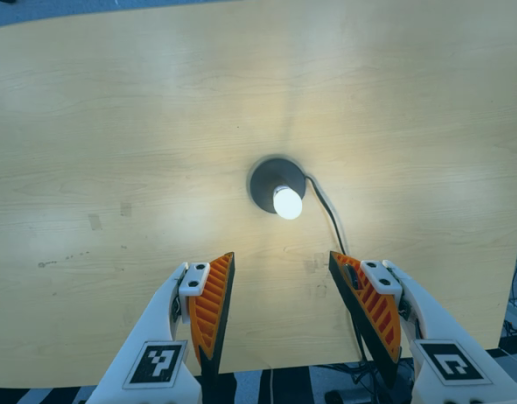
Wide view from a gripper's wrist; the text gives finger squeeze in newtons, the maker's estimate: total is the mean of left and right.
{"total": 0.0}